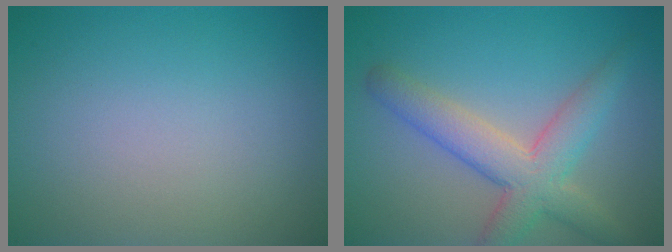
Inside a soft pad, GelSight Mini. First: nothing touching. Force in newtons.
{"total": 5.5, "press": 5.5, "slide": 0.5}